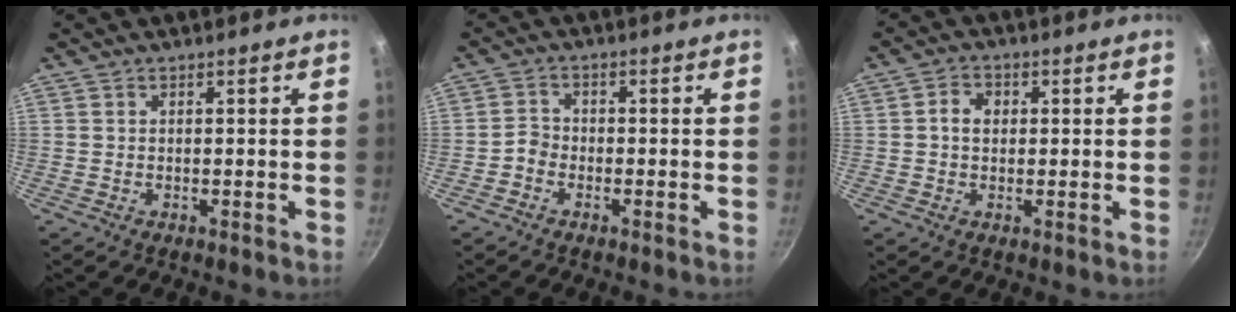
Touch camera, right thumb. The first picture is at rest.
{"total": 2.3, "force": [-1.5, 1.5, 0.7], "torque": [-0.011, 0.021, -0.033]}
{"total": 3.8, "force": [0.4, 3.0, 2.3], "torque": [-0.024, 0.009, 0.002]}